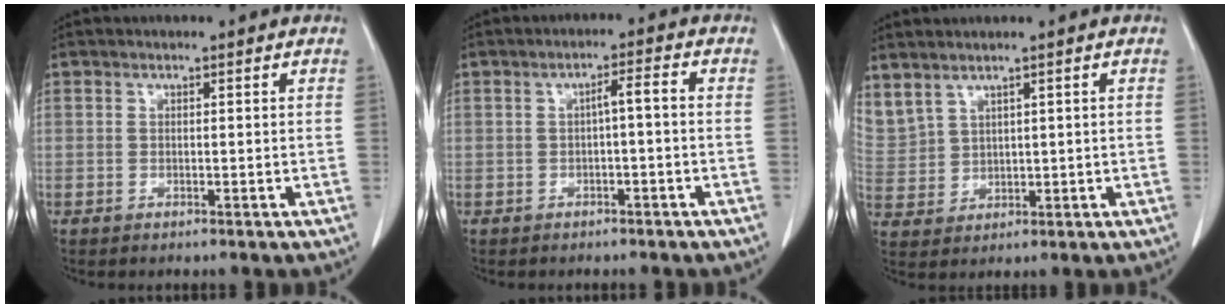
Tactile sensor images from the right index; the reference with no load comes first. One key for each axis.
{"total": 2.7, "fx": -0.4, "fy": 0.2, "fz": 2.7, "tx": -0.041, "ty": 0.010, "tz": -0.005}
{"total": 9.0, "fx": 5.3, "fy": 6.0, "fz": 4.2, "tx": -0.133, "ty": 0.017, "tz": 0.135}